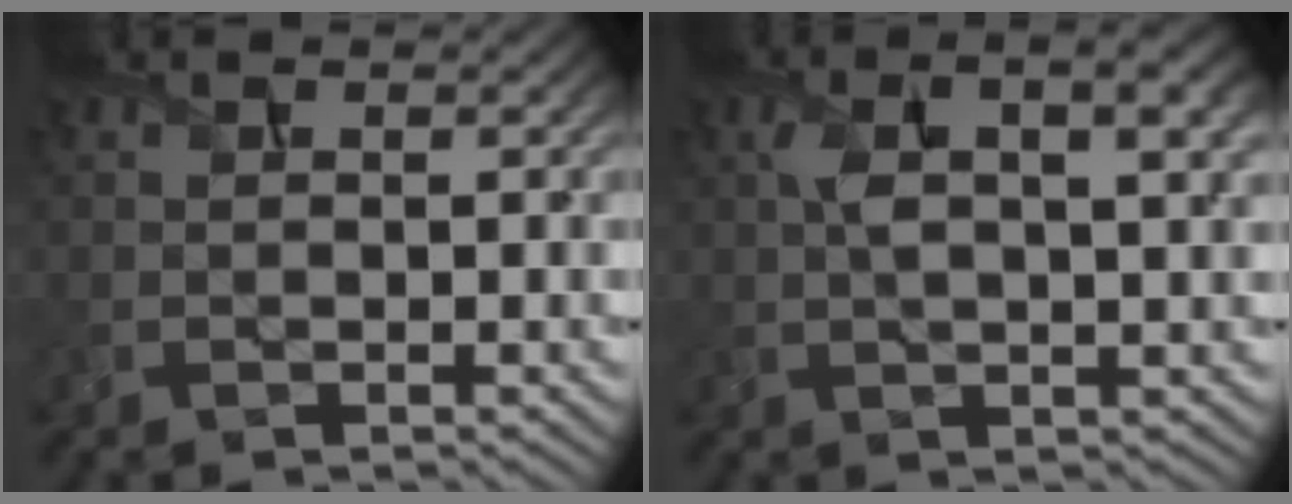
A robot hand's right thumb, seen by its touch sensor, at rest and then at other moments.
{"total": 7.0, "force": [2.1, 2.4, 6.3], "torque": [-0.118, 0.006, 0.034]}